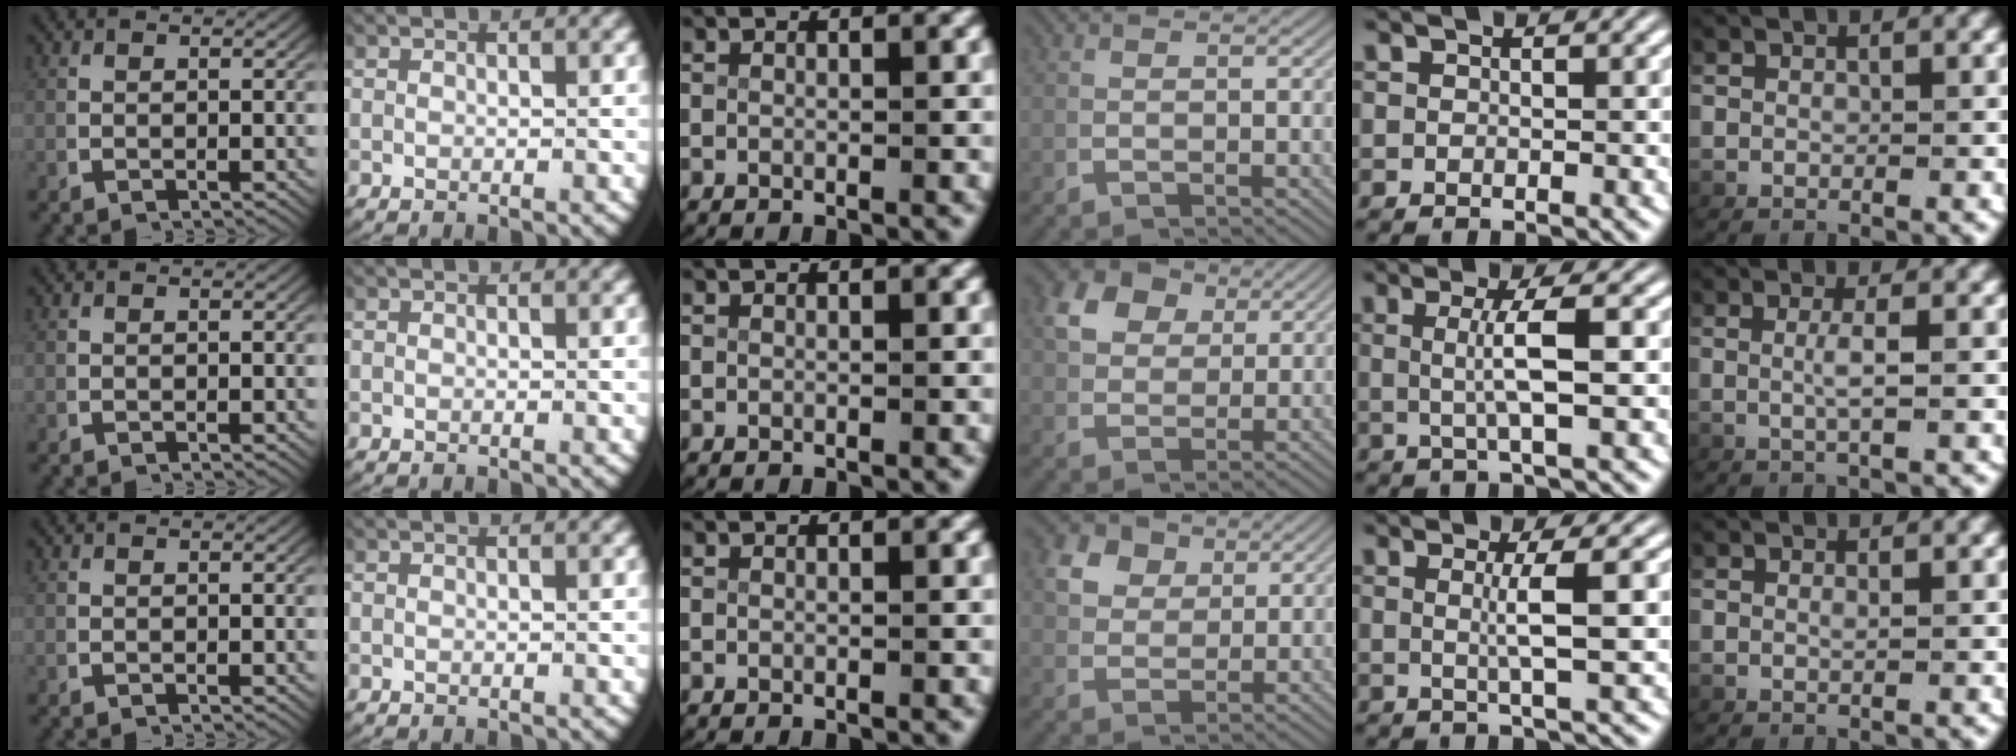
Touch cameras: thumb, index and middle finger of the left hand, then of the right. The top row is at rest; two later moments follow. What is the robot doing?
{"motion": "lift_and_place", "object": "card"}